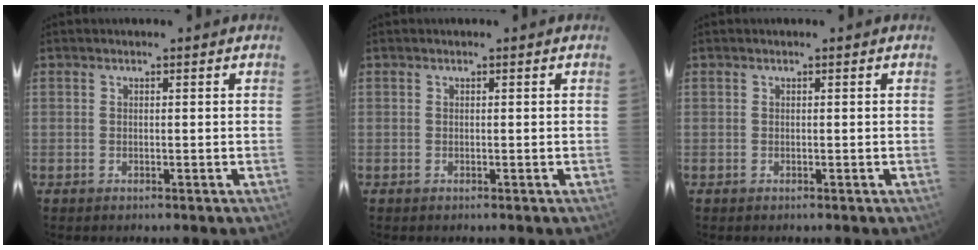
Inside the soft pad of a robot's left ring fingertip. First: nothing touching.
{"total": 0.0}
{"total": 0.0}